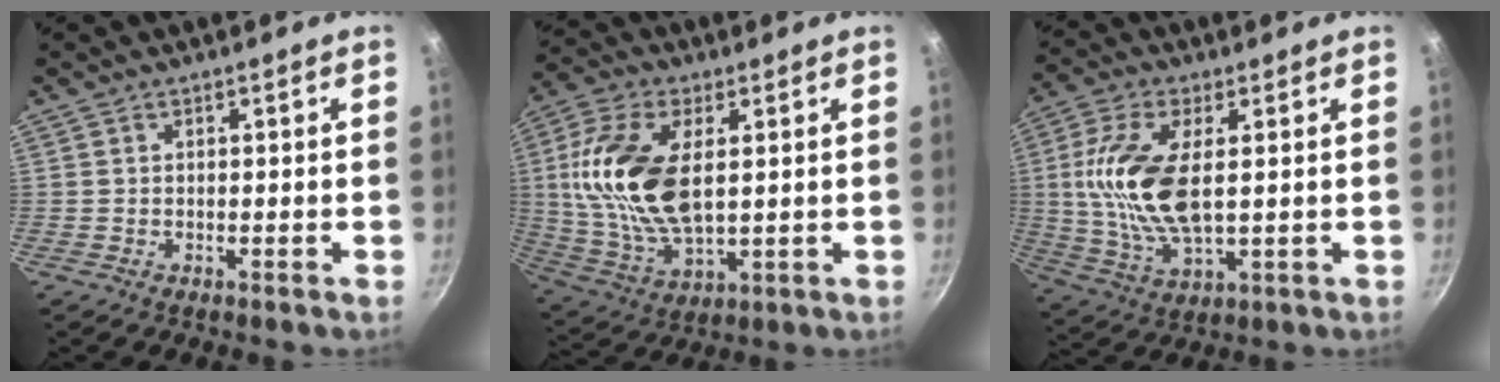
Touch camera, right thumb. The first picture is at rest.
{"total": 18.3, "force": [3.0, 9.6, 15.3], "torque": [-0.297, -0.003, 0.059]}
{"total": 15.1, "force": [1.9, 7.0, 13.3], "torque": [-0.267, -0.004, 0.036]}